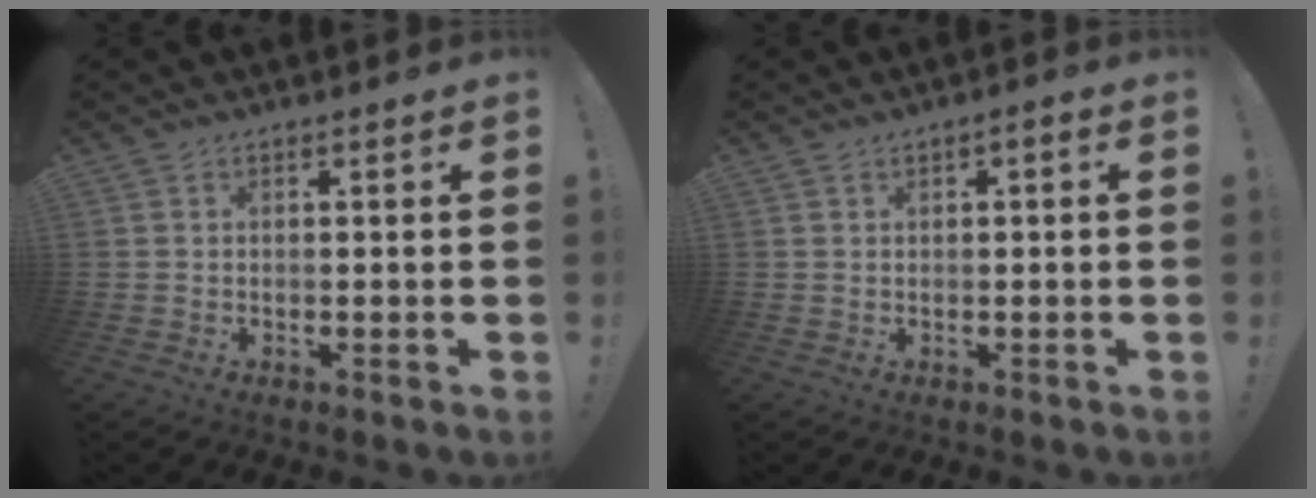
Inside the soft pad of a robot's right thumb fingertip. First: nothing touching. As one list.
[{"total": 1.3, "force": [-0.3, 0.8, 1.0], "torque": [-0.018, 0.006, -0.006]}]